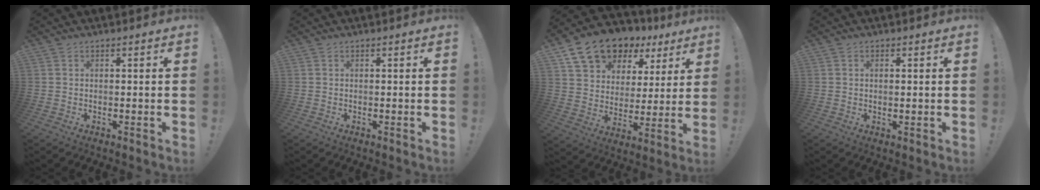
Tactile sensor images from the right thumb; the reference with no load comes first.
{"total": 0.0}
{"total": 15.2, "force": [10.3, 9.2, 6.2], "torque": [-0.104, -0.065, 0.191]}
{"total": 1.0, "force": [0.3, 0.2, 0.9], "torque": [-0.014, 0.000, 0.004]}